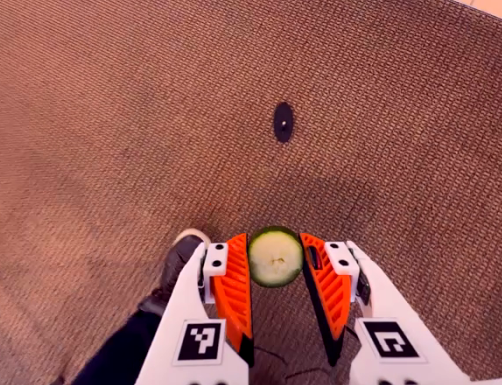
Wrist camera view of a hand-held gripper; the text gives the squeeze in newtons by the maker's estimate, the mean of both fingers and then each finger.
{"total": 7.1, "left": 7.0, "right": 7.2}